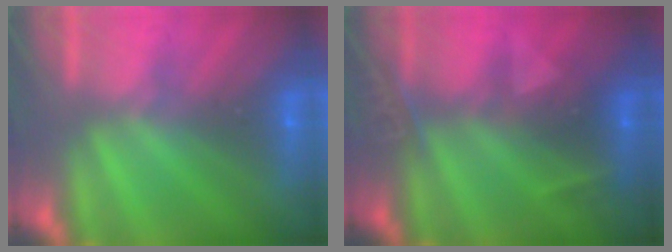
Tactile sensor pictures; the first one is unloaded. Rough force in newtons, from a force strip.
{"total": 2.5}